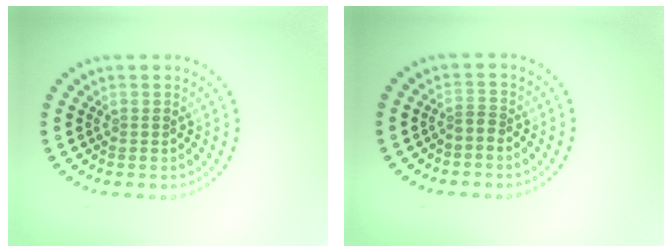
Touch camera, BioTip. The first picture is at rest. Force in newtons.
{"total": 0.9, "press": 0.7, "slide": 0.7}